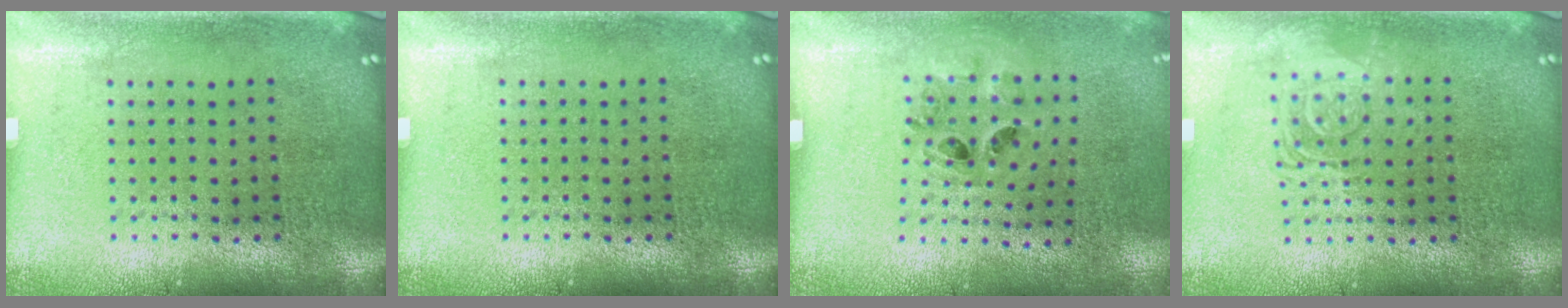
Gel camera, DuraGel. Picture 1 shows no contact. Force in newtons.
{"total": 0.0}
{"total": 1.0, "press": 0.8, "slide": 0.5}
{"total": 2.8, "press": 2.8, "slide": 0.5}